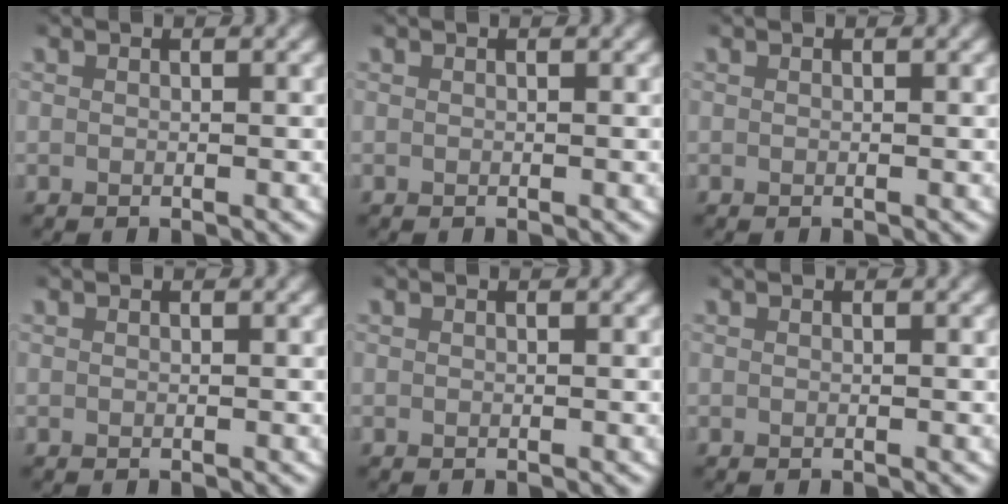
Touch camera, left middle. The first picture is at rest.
{"total": 0.0}
{"total": 0.0}
{"total": 0.0}
{"total": 0.0}
{"total": 0.0}